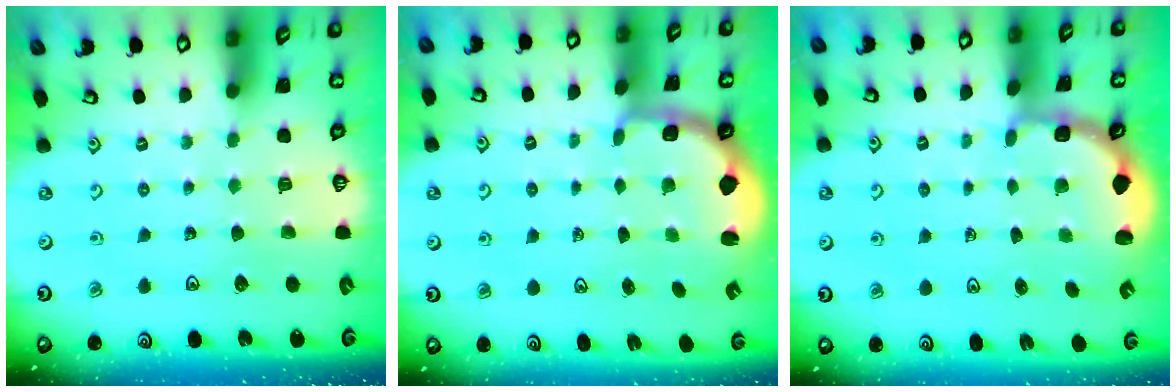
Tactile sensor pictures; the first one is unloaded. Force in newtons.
{"total": 2.4, "press": 1.1, "slide": 2.1}
{"total": 2.5, "press": 1.9, "slide": 1.6}